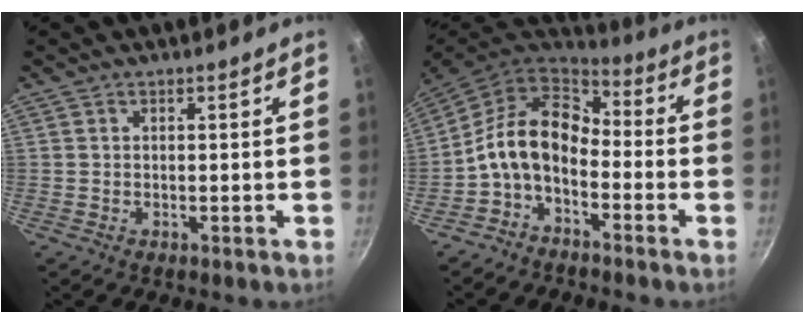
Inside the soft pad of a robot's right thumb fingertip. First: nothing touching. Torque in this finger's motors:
{"motor_torque": [0.51, 0.31, 1.34, -0.91, 0.13]}